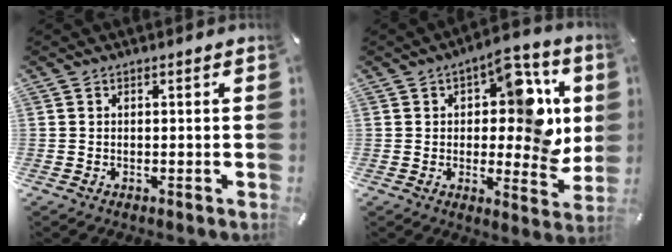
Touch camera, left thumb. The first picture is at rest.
{"total": 13.8, "force": [3.8, 7.2, 11.1], "torque": [-0.122, -0.031, 0.058]}